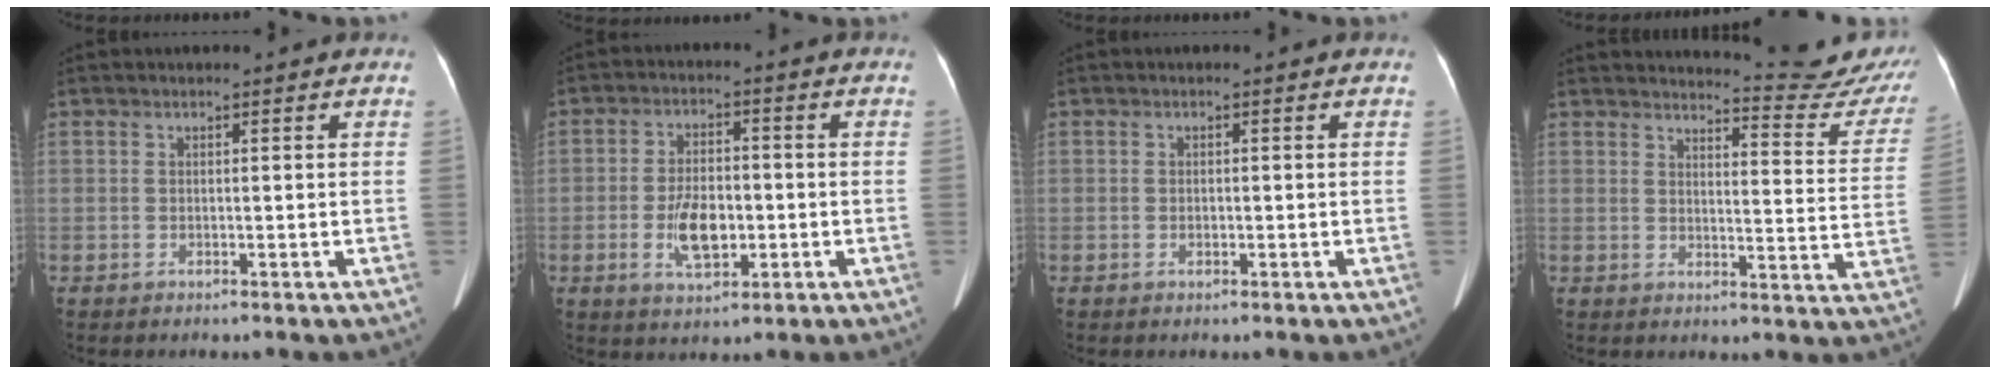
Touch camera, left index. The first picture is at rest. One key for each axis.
{"total": 7.0, "fx": -1.7, "fy": 3.3, "fz": 5.9, "tx": -0.119, "ty": 0.003, "tz": -0.025}
{"total": 0.7, "fx": -0.2, "fy": 0.4, "fz": 0.5, "tx": -0.012, "ty": 0.000, "tz": -0.003}
{"total": 16.3, "fx": 16.1, "fy": 0.5, "fz": 2.5, "tx": -0.016, "ty": -0.109, "tz": 0.161}